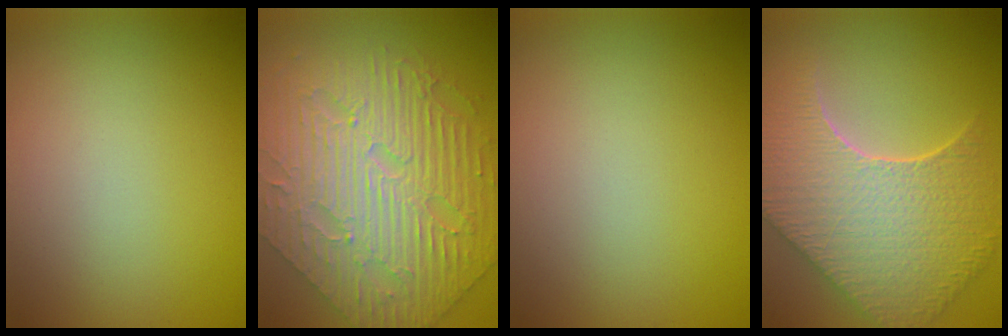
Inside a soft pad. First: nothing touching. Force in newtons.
{"total": 10.7, "press": 7.2, "slide": 8.0}
{"total": 0.0}
{"total": 9.8, "press": 7.0, "slide": 6.9}